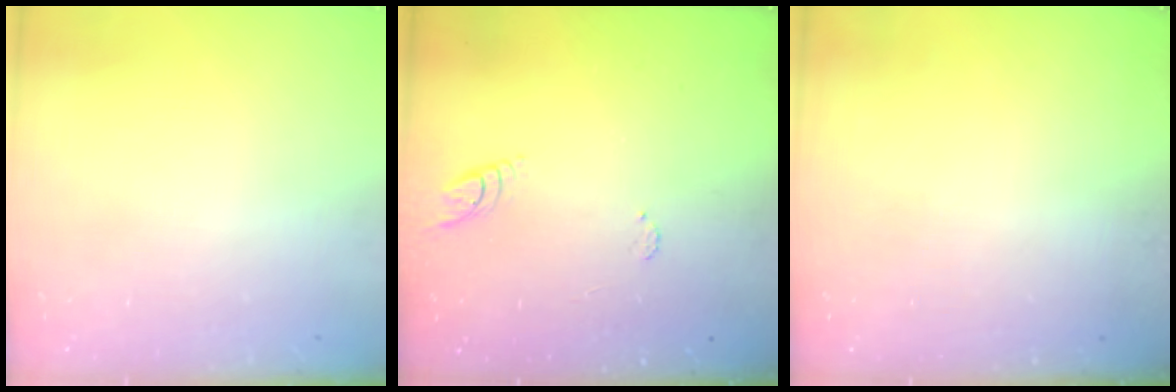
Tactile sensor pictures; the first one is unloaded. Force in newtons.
{"total": 7.7, "press": 7.6, "slide": 0.7}
{"total": 0.0}